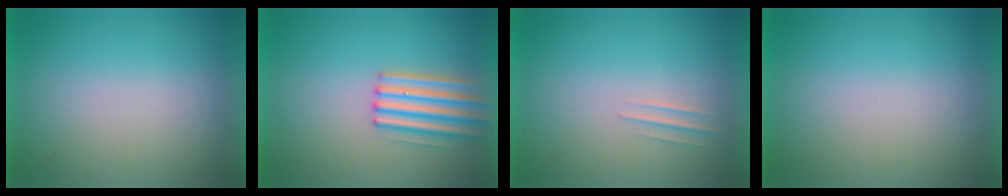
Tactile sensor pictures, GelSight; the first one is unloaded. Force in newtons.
{"total": 3.2}
{"total": 1.0}
{"total": 1.0}